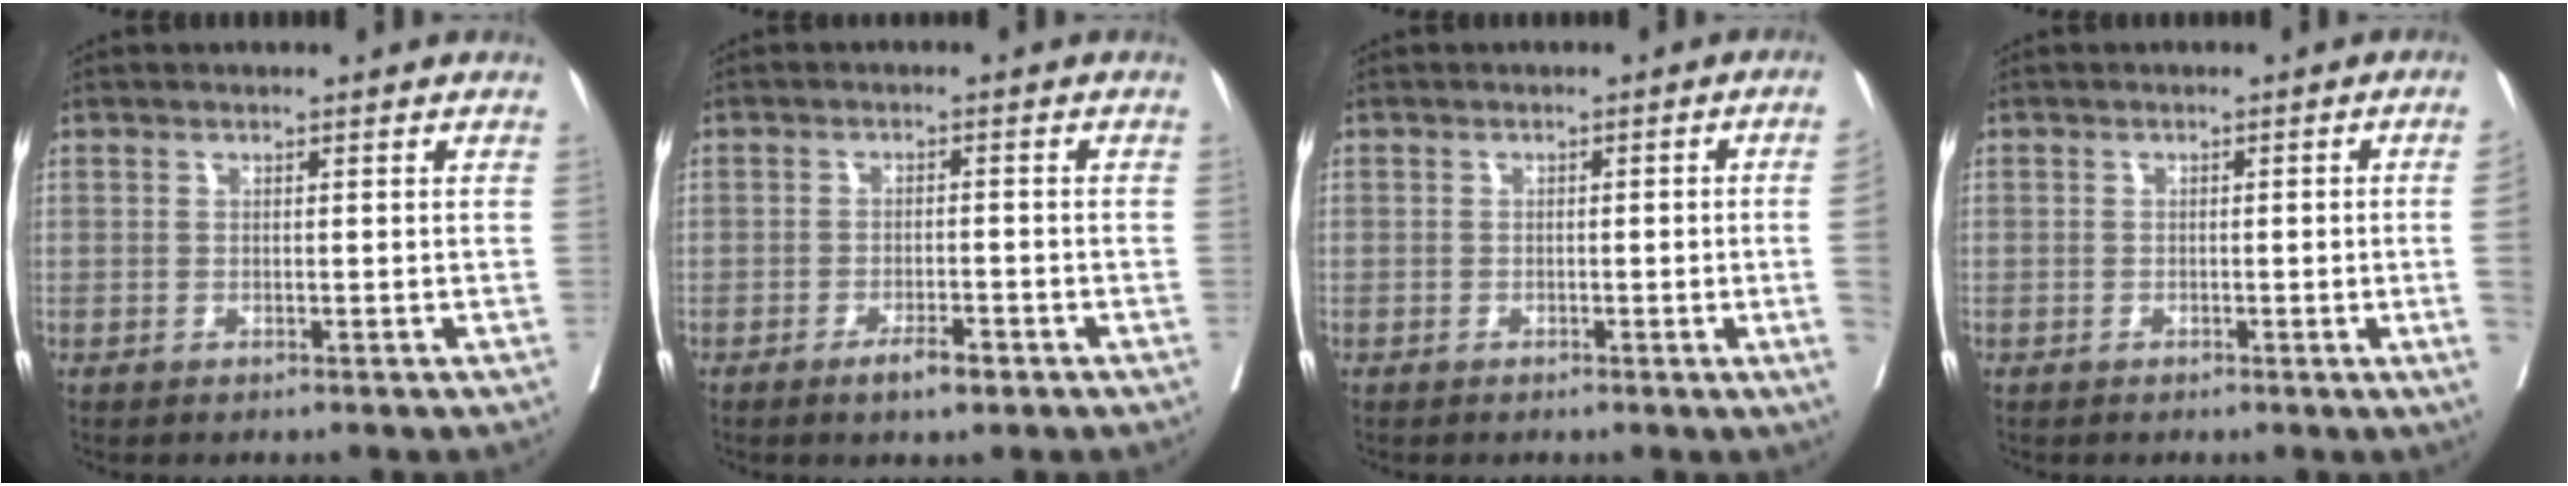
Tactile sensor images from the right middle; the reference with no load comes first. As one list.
[{"total": 3.4, "force": [-2.1, 0.8, 2.5], "torque": [-0.041, 0.001, -0.032]}, {"total": 4.8, "force": [-0.8, -1.1, 4.6], "torque": [-0.059, -0.003, -0.007]}, {"total": 2.7, "force": [-0.5, 0.0, 2.7], "torque": [-0.036, 0.002, -0.006]}]